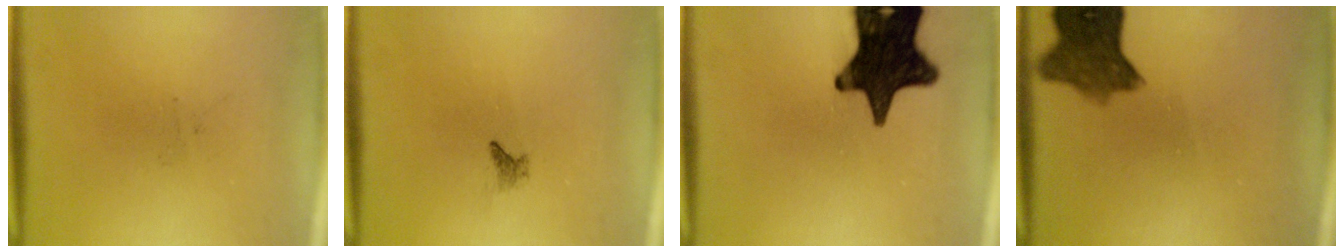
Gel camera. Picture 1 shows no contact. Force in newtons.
{"total": 0.8}
{"total": 17.4}
{"total": 8.1}